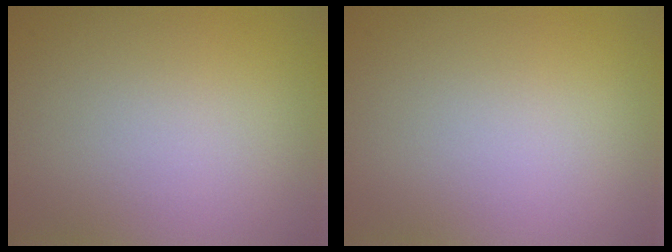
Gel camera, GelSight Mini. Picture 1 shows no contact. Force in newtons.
{"total": 0.0}